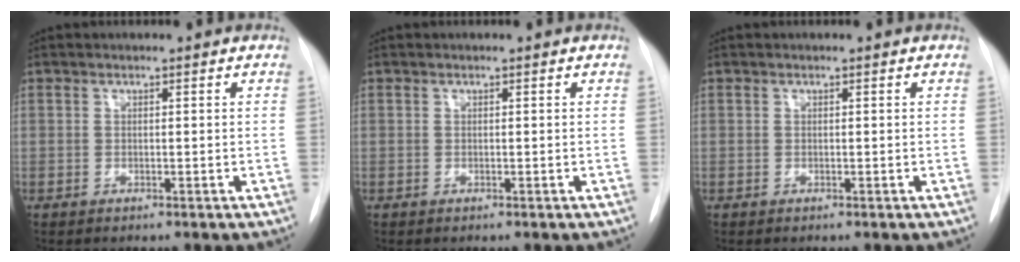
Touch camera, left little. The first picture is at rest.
{"total": 0.0}
{"total": 0.0}